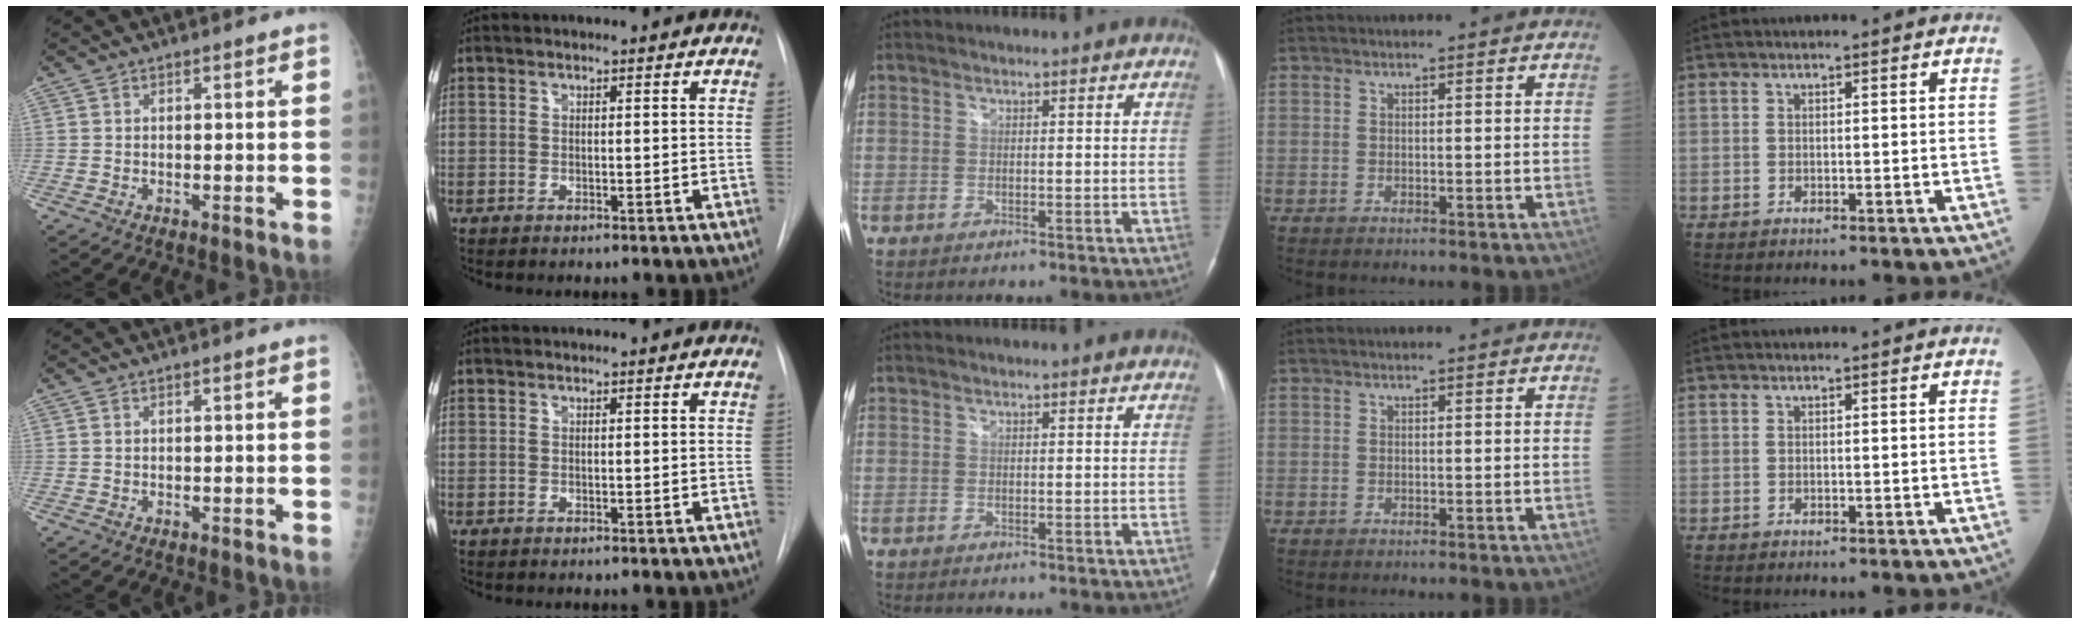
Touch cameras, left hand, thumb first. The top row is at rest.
{}